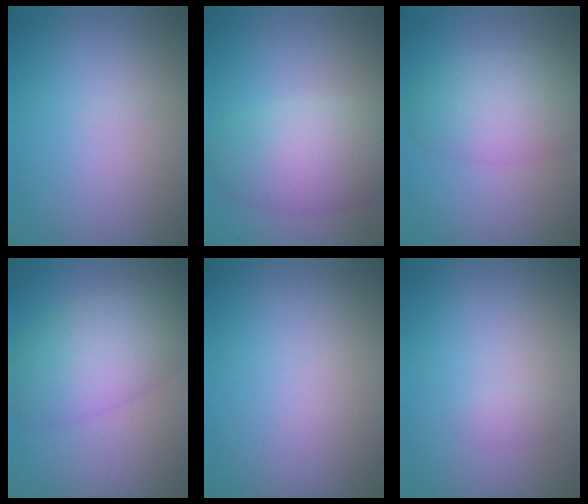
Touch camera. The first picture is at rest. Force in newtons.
{"total": 5.8, "press": 5.8, "slide": 0.1}
{"total": 5.2, "press": 5.2, "slide": 0.2}
{"total": 6.3, "press": 6.3, "slide": 0.4}
{"total": 0.0}
{"total": 0.7, "press": 0.7, "slide": 0.0}